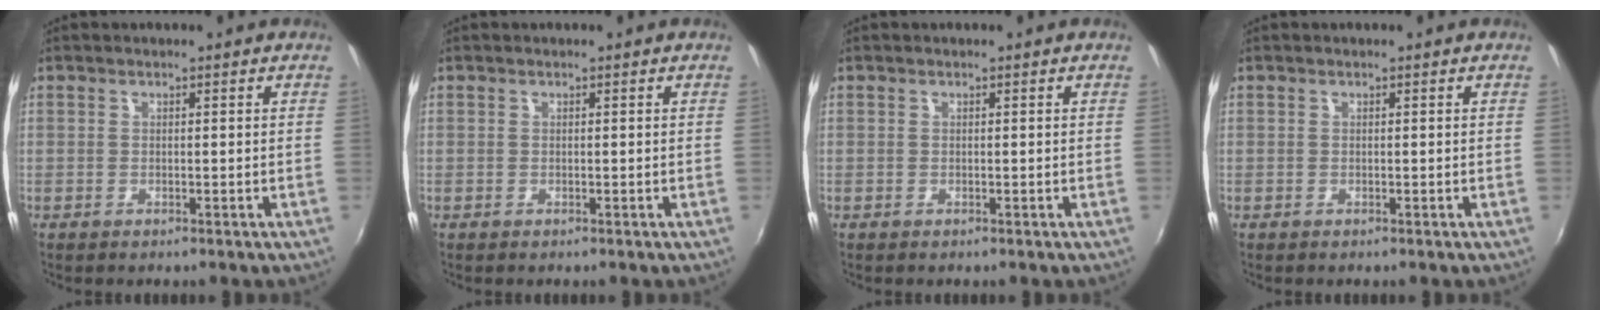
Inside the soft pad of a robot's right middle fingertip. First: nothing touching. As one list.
[{"total": 0.0}, {"total": 0.0}, {"total": 0.0}]